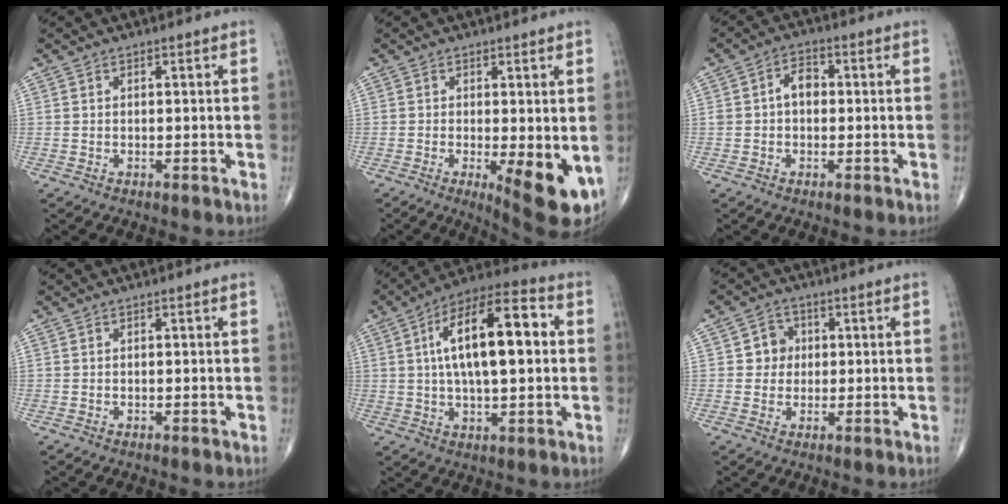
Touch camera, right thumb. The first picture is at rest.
{"total": 9.7, "force": [-2.2, 3.0, 8.9], "torque": [-0.115, -0.021, -0.023]}
{"total": 4.4, "force": [0.1, 3.0, 3.1], "torque": [-0.046, 0.019, -0.004]}
{"total": 0.0}
{"total": 18.1, "force": [2.8, 7.2, 16.4], "torque": [-0.264, 0.024, 0.039]}
{"total": 4.4, "force": [0.6, 4.1, 1.4], "torque": [0.008, 0.006, 0.002]}